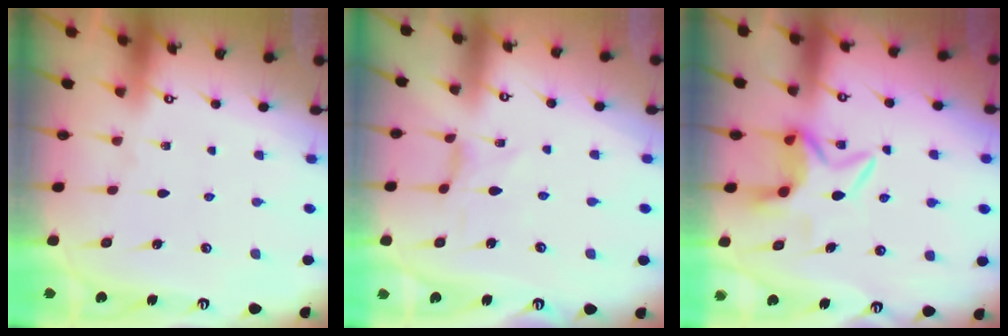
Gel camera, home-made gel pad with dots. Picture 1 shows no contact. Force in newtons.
{"total": 0.8, "press": 0.8, "slide": 0.2}
{"total": 6.8, "press": 6.7, "slide": 1.0}